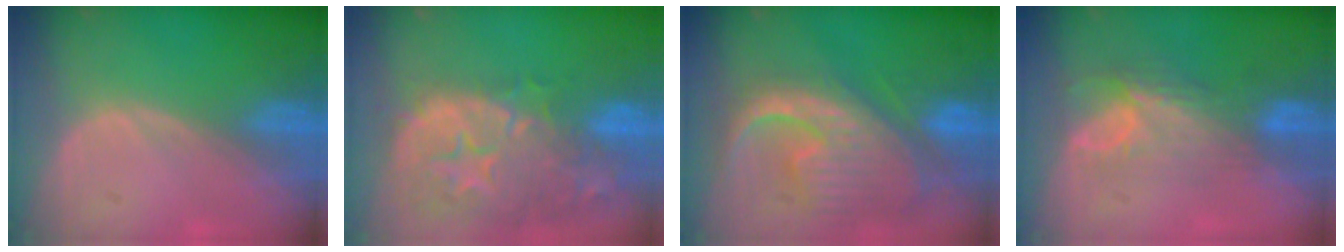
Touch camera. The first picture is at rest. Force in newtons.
{"total": 15.2, "press": 12.0, "slide": 9.3}
{"total": 12.8, "press": 11.0, "slide": 6.6}
{"total": 7.8, "press": 6.8, "slide": 3.9}